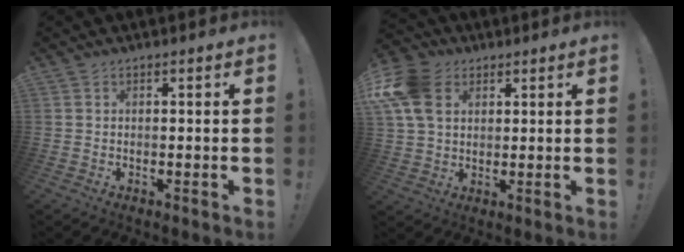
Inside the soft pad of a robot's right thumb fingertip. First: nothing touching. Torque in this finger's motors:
{"motor_torque": [1.21, 1.30, 0.98, 0.14, 0.22]}